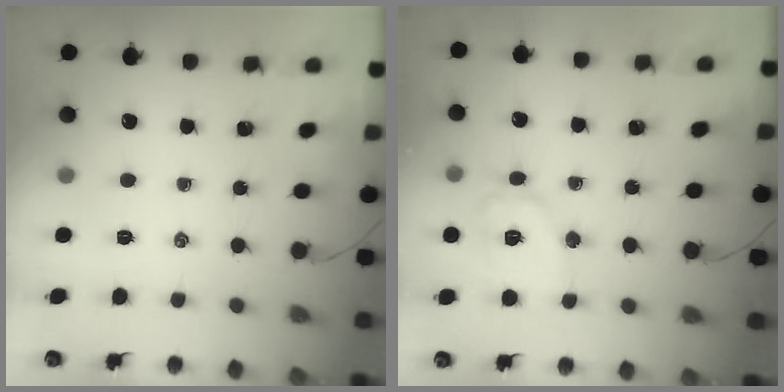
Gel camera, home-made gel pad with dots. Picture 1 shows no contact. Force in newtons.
{"total": 10.1, "press": 10.0, "slide": 1.2}